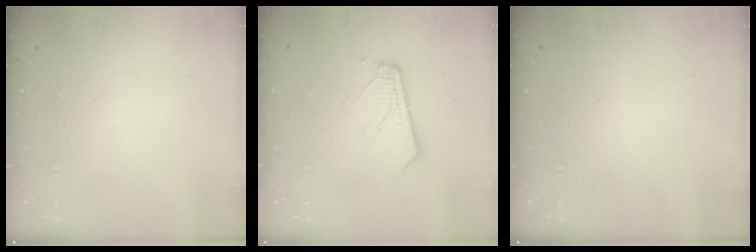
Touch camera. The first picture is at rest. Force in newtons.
{"total": 5.5, "press": 5.5, "slide": 0.4}
{"total": 0.0}